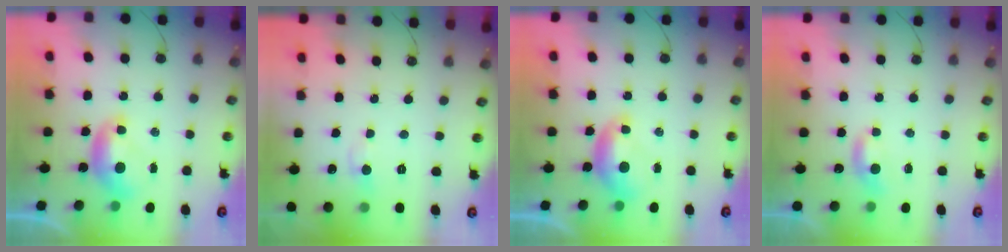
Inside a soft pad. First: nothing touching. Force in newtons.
{"total": 2.8, "press": 2.6, "slide": 0.9}
{"total": 0.0}
{"total": 2.4, "press": 2.4, "slide": 0.4}